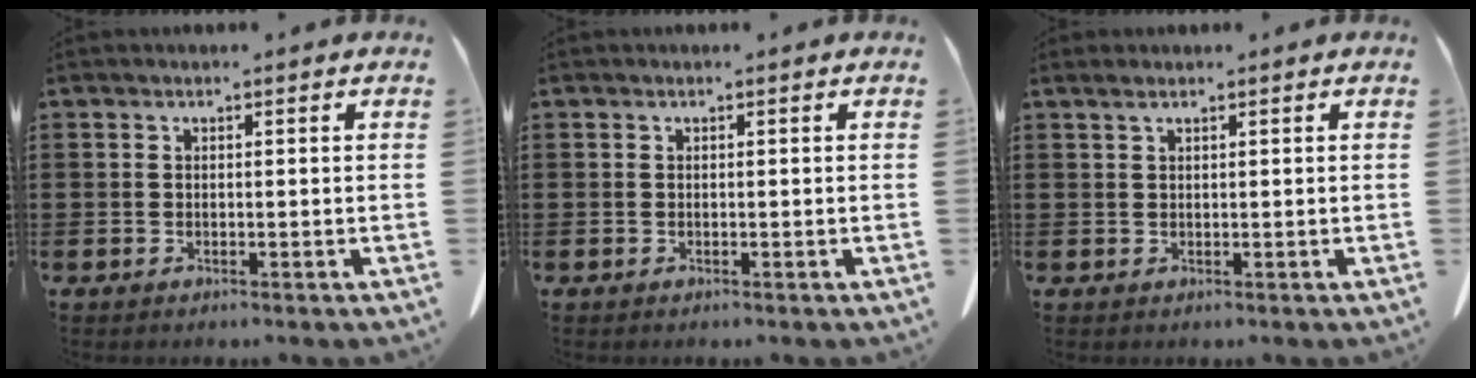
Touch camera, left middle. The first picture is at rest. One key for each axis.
{"total": 0.0}
{"total": 0.9, "fx": 0.6, "fy": 0.1, "fz": 0.6, "tx": -0.014, "ty": 0.000, "tz": 0.011}